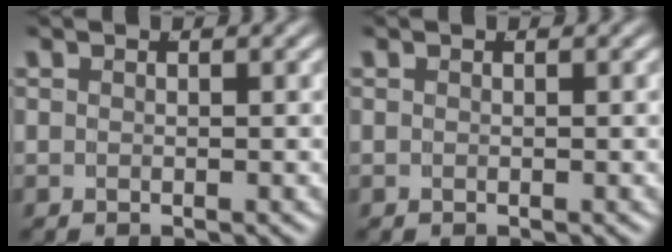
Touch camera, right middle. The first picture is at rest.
{"total": 0.0}